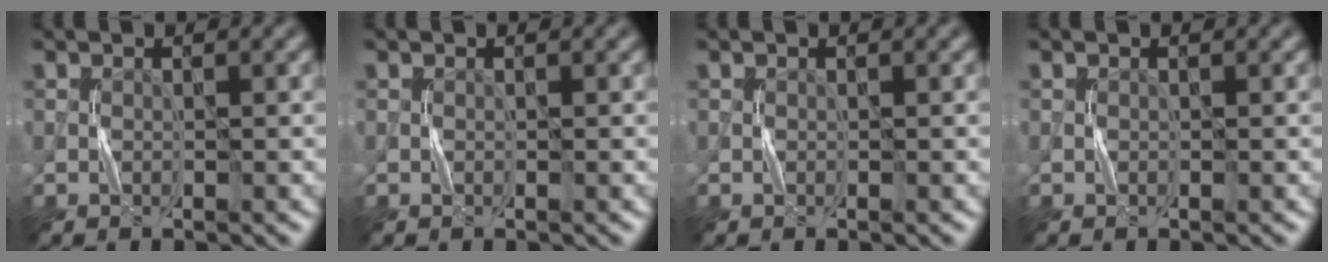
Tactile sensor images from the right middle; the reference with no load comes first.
{"total": 0.0}
{"total": 0.0}
{"total": 0.0}